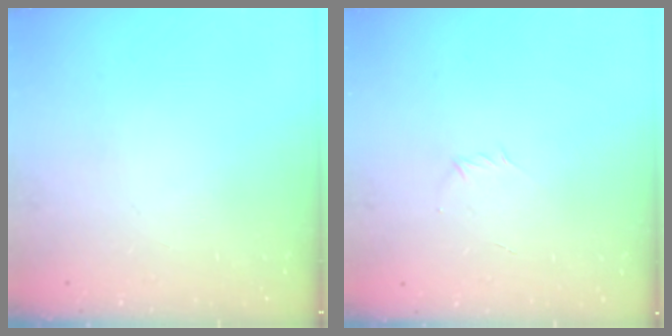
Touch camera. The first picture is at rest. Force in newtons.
{"total": 2.9, "press": 2.8, "slide": 0.8}